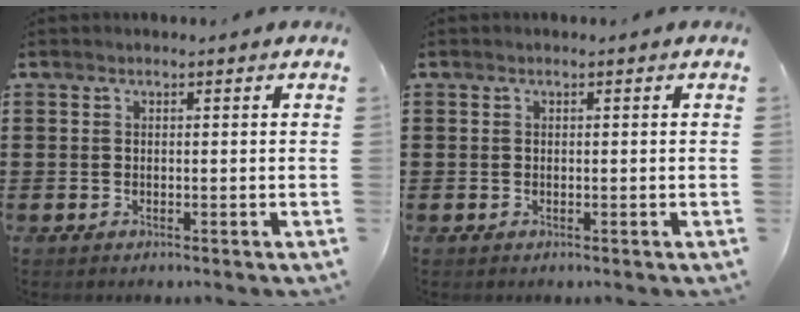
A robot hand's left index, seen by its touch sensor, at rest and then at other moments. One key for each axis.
{"total": 0.0}